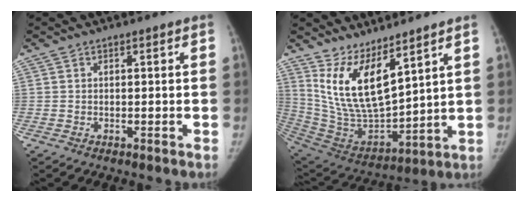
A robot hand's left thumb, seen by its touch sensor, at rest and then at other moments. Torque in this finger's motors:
{"motor_torque": [1.97, 1.02, 1.18, -1.59, 0.43]}